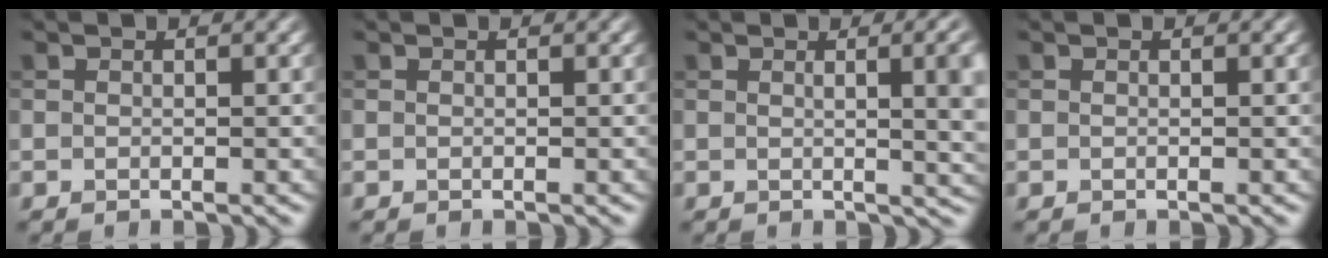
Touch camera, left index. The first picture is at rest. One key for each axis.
{"total": 0.0}
{"total": 7.3, "fx": 1.0, "fy": 3.0, "fz": 6.6, "tx": -0.030, "ty": 0.013, "tz": 0.010}
{"total": 0.0}